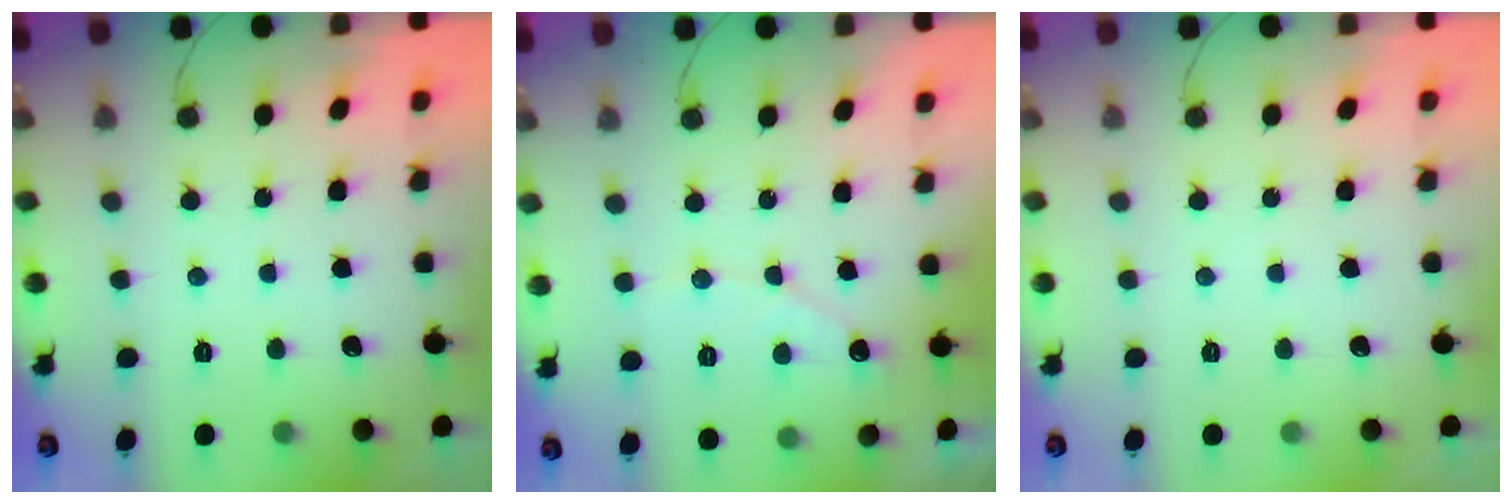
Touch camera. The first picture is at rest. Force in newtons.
{"total": 5.6, "press": 5.6, "slide": 0.3}
{"total": 0.0}